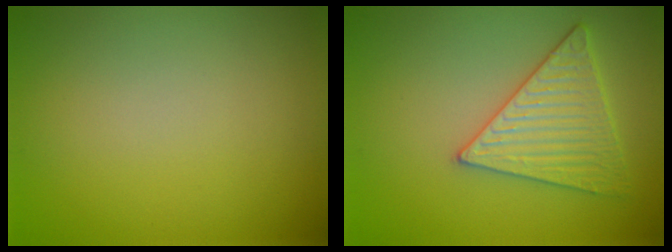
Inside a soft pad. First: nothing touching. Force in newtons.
{"total": 3.9, "press": 3.6, "slide": 1.3}